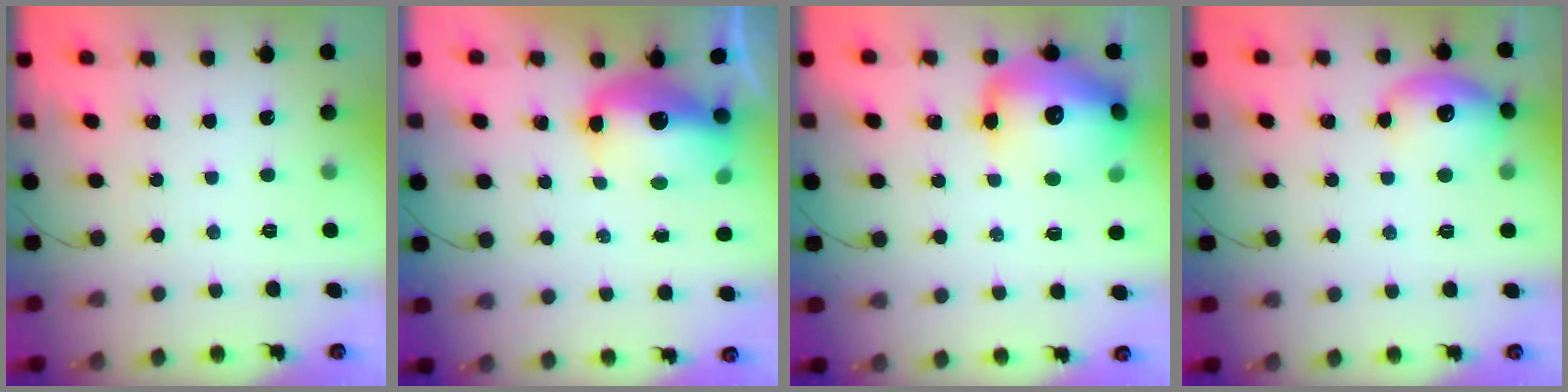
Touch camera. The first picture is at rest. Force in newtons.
{"total": 13.4, "press": 13.1, "slide": 3.0}
{"total": 22.0, "press": 21.8, "slide": 3.3}
{"total": 11.6, "press": 11.4, "slide": 2.0}